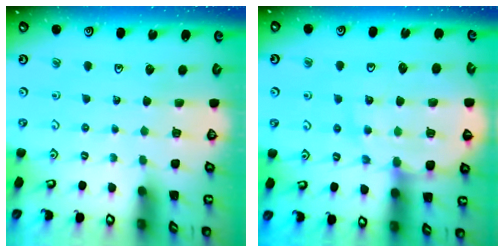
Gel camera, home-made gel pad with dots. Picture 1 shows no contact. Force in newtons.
{"total": 15.0, "press": 14.6, "slide": 3.5}